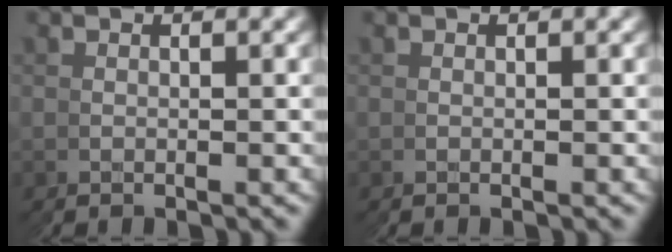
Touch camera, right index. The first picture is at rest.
{"total": 0.0}